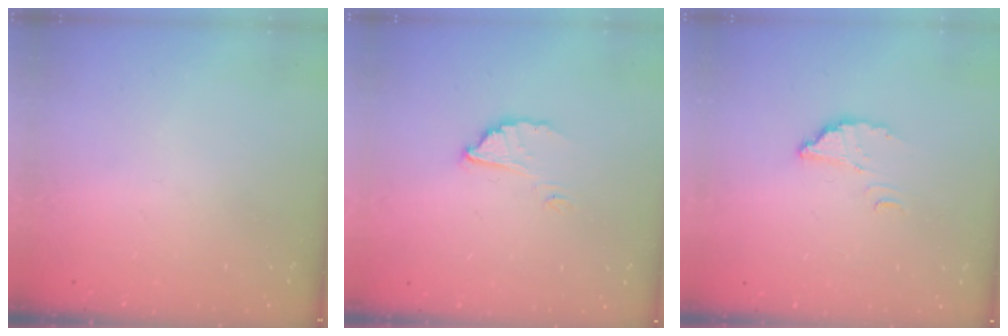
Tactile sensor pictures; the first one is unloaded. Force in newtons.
{"total": 4.4, "press": 4.3, "slide": 0.2}
{"total": 2.4, "press": 2.4, "slide": 0.2}